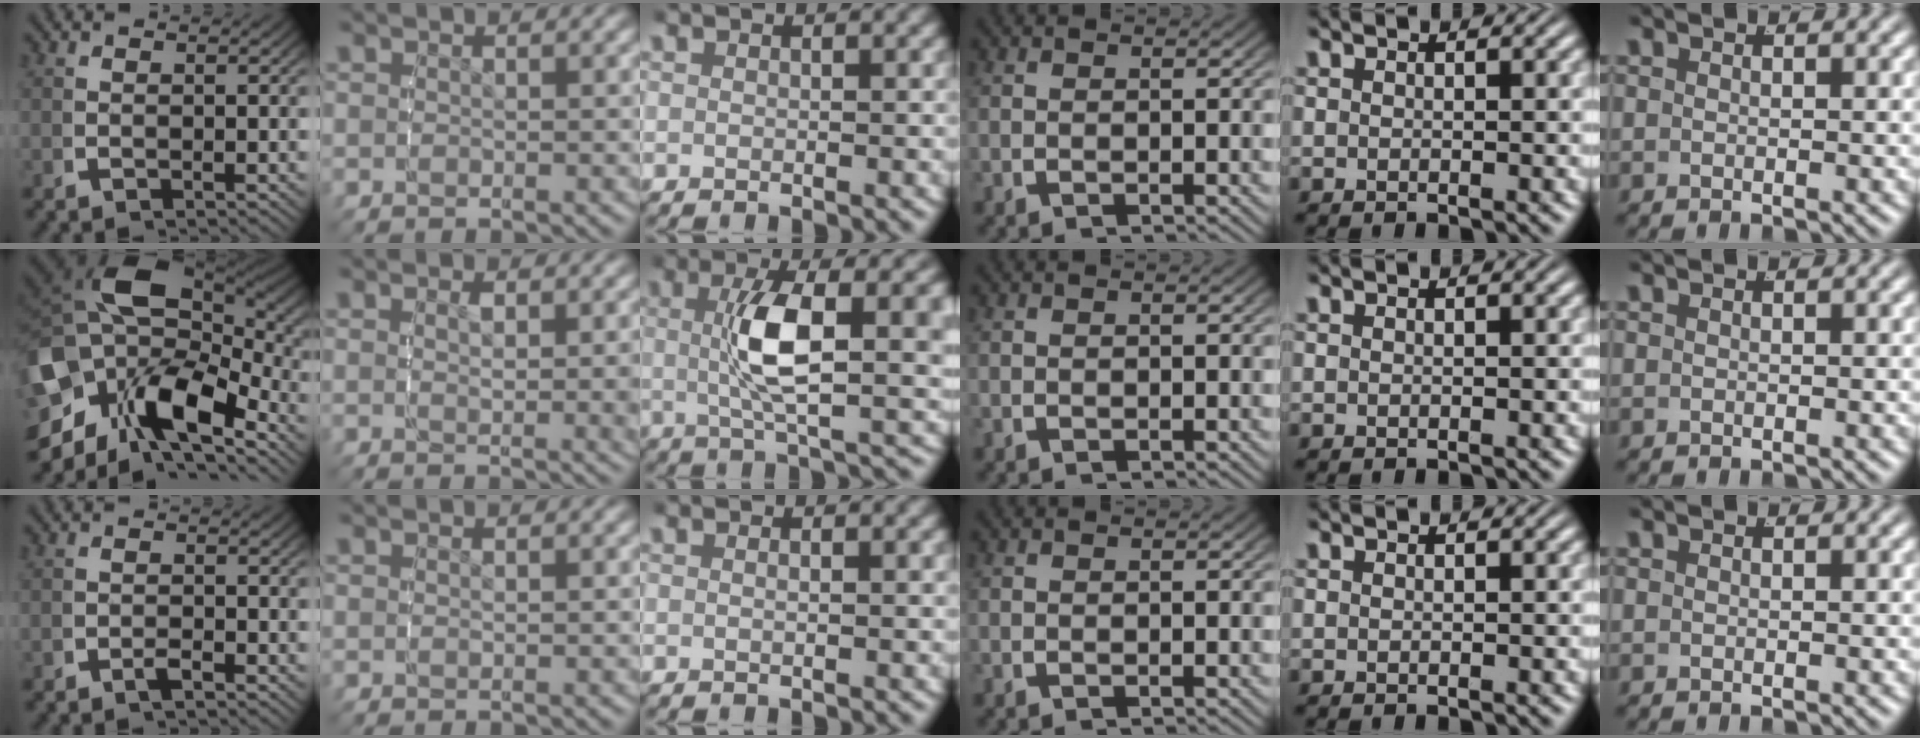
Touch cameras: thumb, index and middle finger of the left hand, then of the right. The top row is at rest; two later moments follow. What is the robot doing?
{"motion": "lift_and_place", "object": "stress ball aka squeeze ball"}